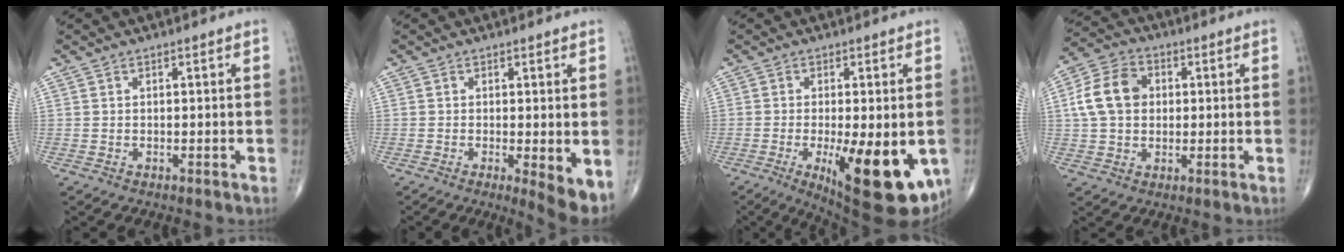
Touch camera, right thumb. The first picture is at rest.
{"total": 5.1, "force": [-0.8, 1.2, 4.9], "torque": [-0.074, -0.016, -0.014]}
{"total": 17.7, "force": [-4.9, 5.9, 15.9], "torque": [-0.192, -0.026, -0.053]}
{"total": 10.3, "force": [1.3, 7.7, 6.6], "torque": [-0.116, 0.019, 0.017]}